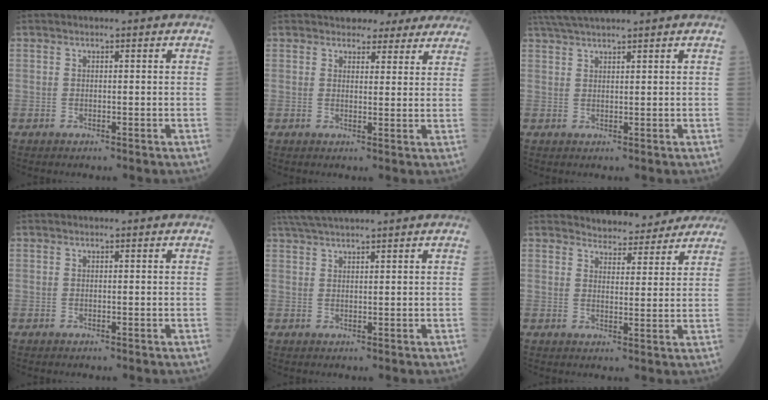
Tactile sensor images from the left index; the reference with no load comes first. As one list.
[{"total": 7.8, "force": [6.9, 3.1, 1.7], "torque": [-0.005, 0.011, 0.072]}, {"total": 5.9, "force": [5.2, -0.7, 2.8], "torque": [-0.049, 0.033, 0.096]}, {"total": 0.0}, {"total": 5.9, "force": [5.1, -0.6, 2.8], "torque": [-0.048, 0.033, 0.095]}, {"total": 8.5, "force": [8.1, 2.3, 1.0], "torque": [-0.002, 0.006, 0.091]}]